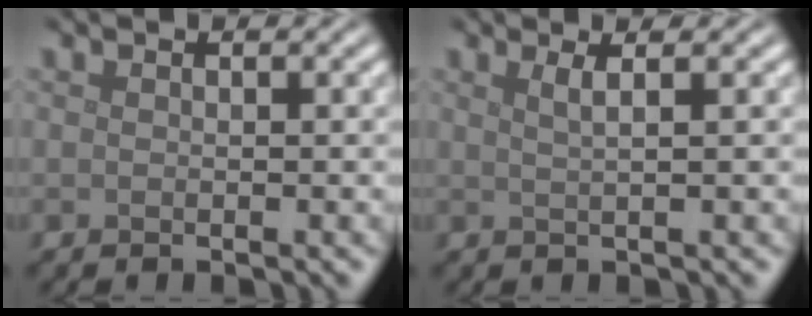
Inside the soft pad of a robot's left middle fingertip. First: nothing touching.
{"total": 2.0, "force": [0.9, 0.7, 1.6], "torque": [-0.018, 0.005, -0.001]}